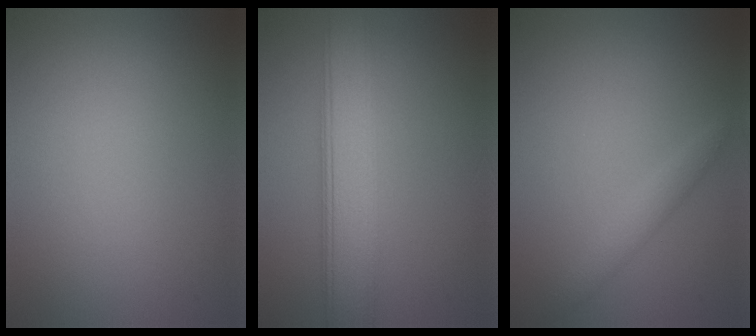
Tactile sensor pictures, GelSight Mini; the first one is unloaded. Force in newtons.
{"total": 6.3, "press": 6.3, "slide": 0.2}
{"total": 1.6, "press": 1.6, "slide": 0.0}